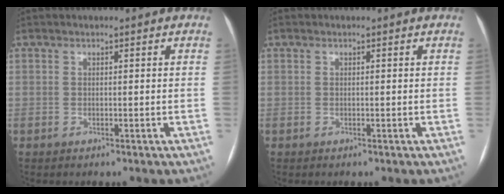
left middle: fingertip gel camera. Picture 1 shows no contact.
{"total": 0.0}